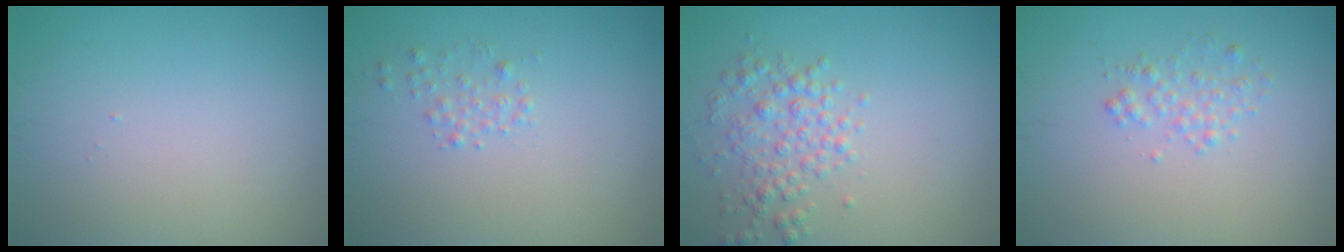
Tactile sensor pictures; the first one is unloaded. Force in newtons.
{"total": 1.1, "press": 1.1, "slide": 0.0}
{"total": 2.8, "press": 2.8, "slide": 0.1}
{"total": 1.5, "press": 1.5, "slide": 0.0}